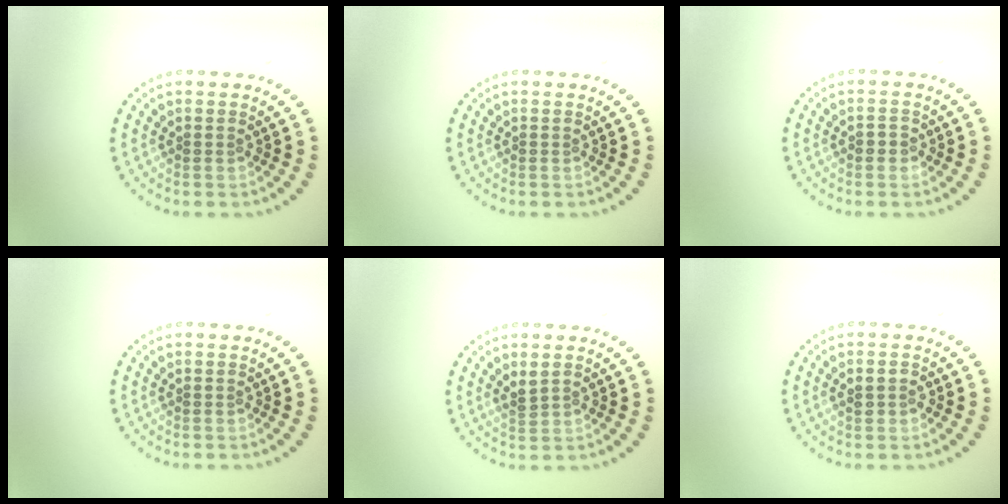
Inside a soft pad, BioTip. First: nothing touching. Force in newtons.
{"total": 0.0}
{"total": 0.7, "press": 0.7, "slide": 0.0}
{"total": 0.0}
{"total": 1.3, "press": 1.2, "slide": 0.5}
{"total": 1.4, "press": 1.4, "slide": 0.1}